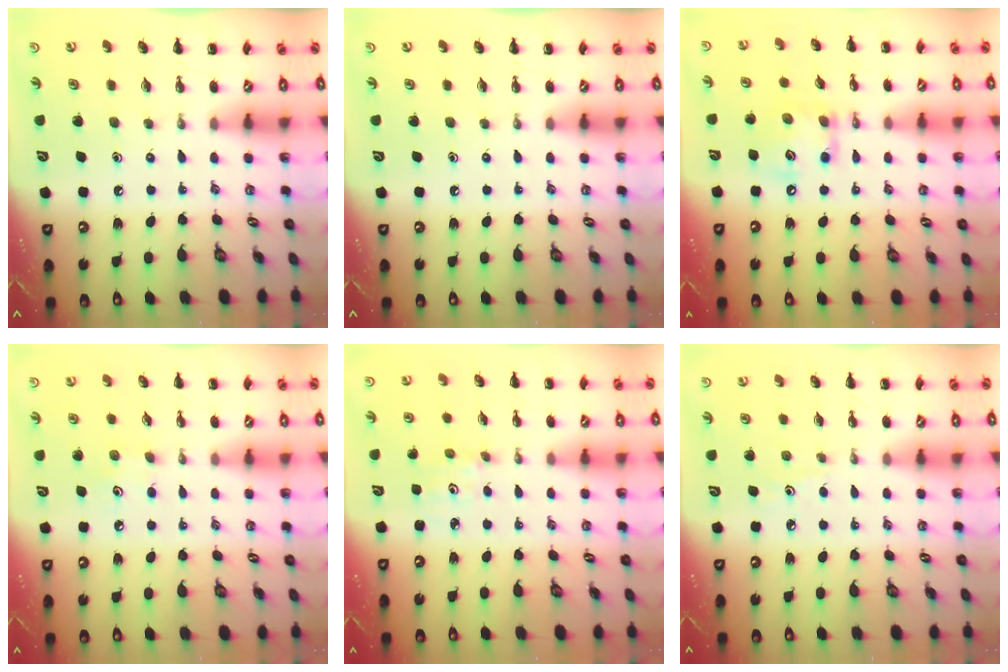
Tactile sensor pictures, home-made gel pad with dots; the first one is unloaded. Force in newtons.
{"total": 0.0}
{"total": 11.1, "press": 11.1, "slide": 0.8}
{"total": 3.9, "press": 3.8, "slide": 0.9}
{"total": 1.4, "press": 1.3, "slide": 0.5}
{"total": 2.2, "press": 2.0, "slide": 0.9}